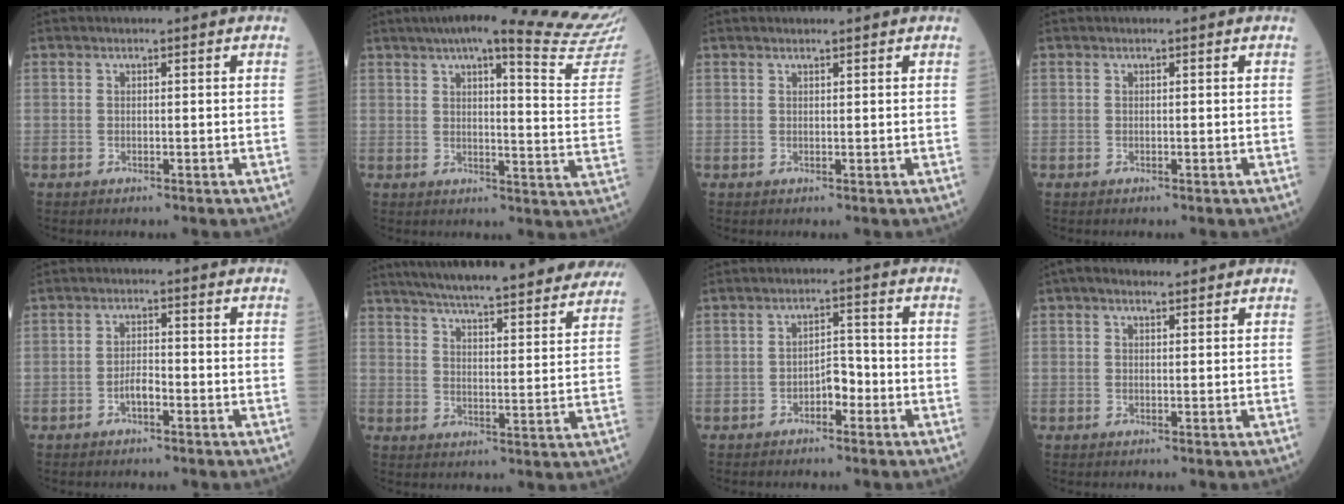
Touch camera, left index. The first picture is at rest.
{"total": 21.5, "force": [19.1, 0.0, 9.8], "torque": [-0.127, -0.064, 0.215]}
{"total": 1.3, "force": [1.1, 0.1, 0.6], "torque": [-0.010, 0.008, 0.019]}
{"total": 0.0}
{"total": 2.3, "force": [-1.2, 0.7, 1.8], "torque": [-0.031, 0.004, -0.024]}
{"total": 29.0, "force": [25.8, 3.6, 12.8], "torque": [-0.198, -0.024, 0.327]}
{"total": 3.0, "force": [-1.6, 1.4, 2.2], "torque": [-0.029, 0.009, -0.030]}
{"total": 2.7, "force": [1.9, 1.2, 1.4], "torque": [-0.032, 0.022, 0.031]}